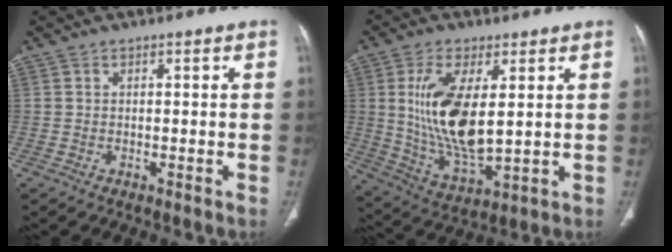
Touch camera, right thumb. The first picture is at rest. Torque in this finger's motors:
{"motor_torque": [2.00, 3.00, 1.50, 0.11, 0.33]}